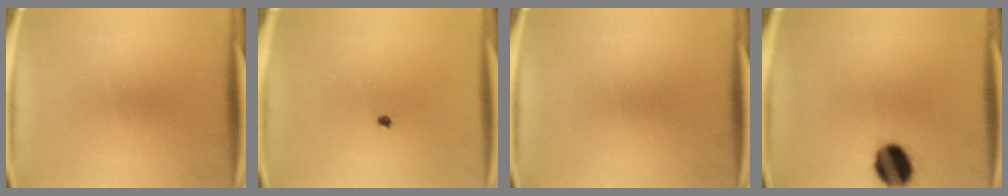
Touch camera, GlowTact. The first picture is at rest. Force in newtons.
{"total": 0.5}
{"total": 0.0}
{"total": 10.4}